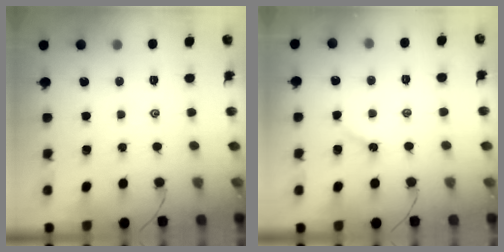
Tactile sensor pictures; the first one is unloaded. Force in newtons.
{"total": 3.0, "press": 2.9, "slide": 0.5}